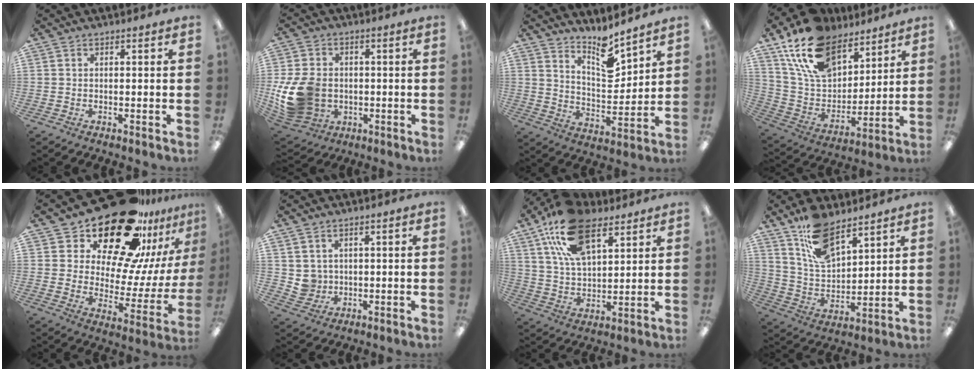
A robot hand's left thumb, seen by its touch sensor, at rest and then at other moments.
{"total": 15.3, "force": [-2.0, 12.1, 9.1], "torque": [-0.201, 0.011, -0.031]}
{"total": 10.3, "force": [8.7, 2.8, 4.7], "torque": [-0.072, -0.068, 0.153]}
{"total": 19.6, "force": [13.2, 10.8, 9.6], "torque": [-0.190, -0.062, 0.247]}
{"total": 26.2, "force": [20.1, 10.9, 12.8], "torque": [-0.197, -0.143, 0.349]}
{"total": 4.1, "force": [1.7, 3.7, 0.1], "torque": [-0.010, -0.002, 0.034]}
{"total": 19.3, "force": [10.7, 10.1, 12.4], "torque": [-0.219, -0.026, 0.193]}
{"total": 14.4, "force": [10.1, 6.7, 7.8], "torque": [-0.155, -0.045, 0.189]}